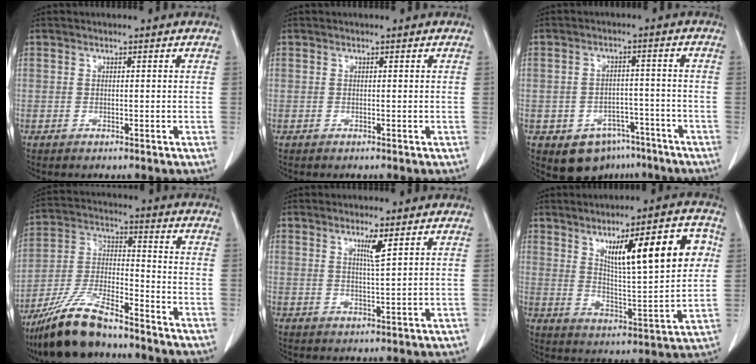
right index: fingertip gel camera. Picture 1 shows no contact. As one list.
[{"total": 0.0}, {"total": 7.4, "force": [-4.6, 5.2, 2.7], "torque": [-0.037, 0.013, -0.058]}, {"total": 13.2, "force": [-10.8, 2.4, 7.3], "torque": [-0.153, -0.014, -0.200]}, {"total": 2.8, "force": [1.5, -0.4, 2.4], "torque": [-0.045, -0.007, 0.028]}, {"total": 16.1, "force": [5.6, 2.7, 14.8], "torque": [-0.220, 0.012, 0.093]}]